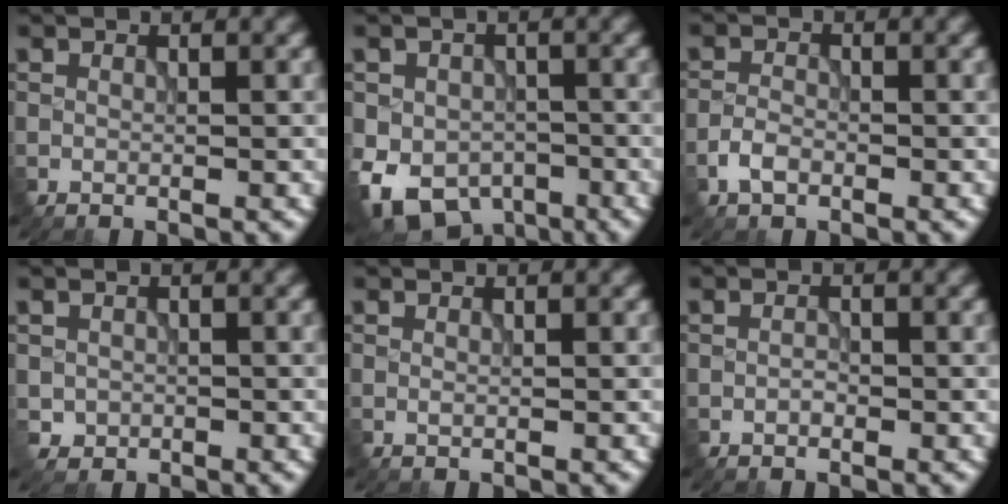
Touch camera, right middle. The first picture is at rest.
{"total": 8.7, "force": [-3.9, 6.5, 4.4], "torque": [-0.063, -0.032, -0.059]}
{"total": 1.9, "force": [-1.1, 1.1, 1.0], "torque": [-0.018, 0.002, -0.027]}
{"total": 1.2, "force": [-0.3, 1.2, -0.1], "torque": [0.007, -0.008, -0.007]}
{"total": 0.0}
{"total": 0.6, "force": [-0.4, 0.3, 0.3], "torque": [-0.007, -0.001, -0.008]}